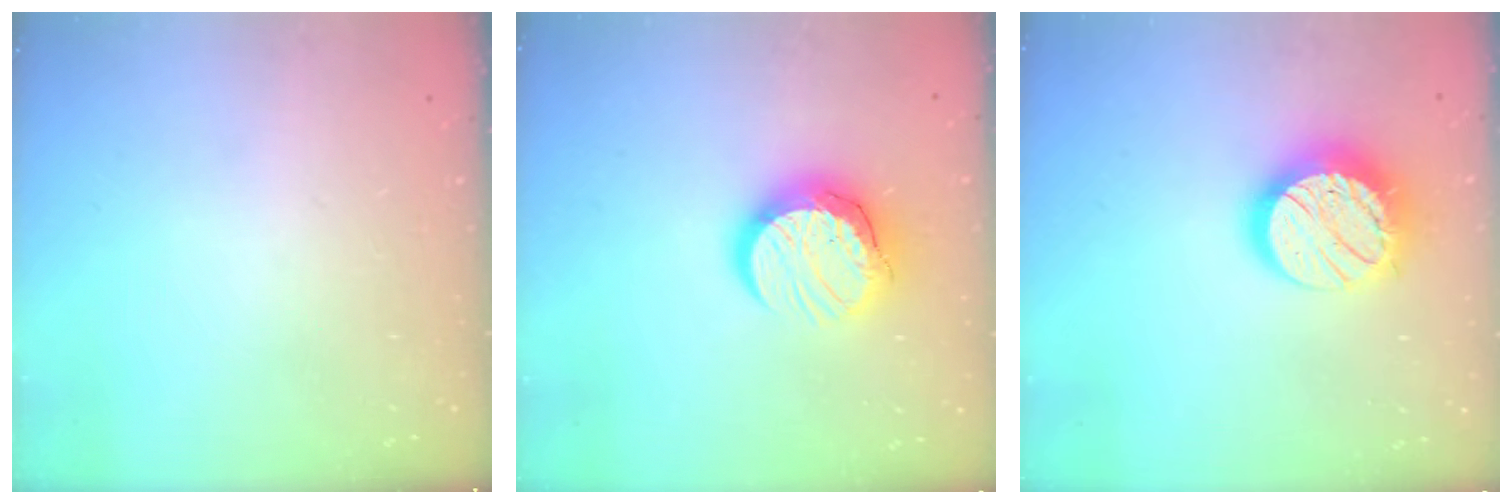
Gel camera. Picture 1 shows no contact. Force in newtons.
{"total": 12.3, "press": 12.2, "slide": 1.0}
{"total": 14.8, "press": 14.8, "slide": 0.6}